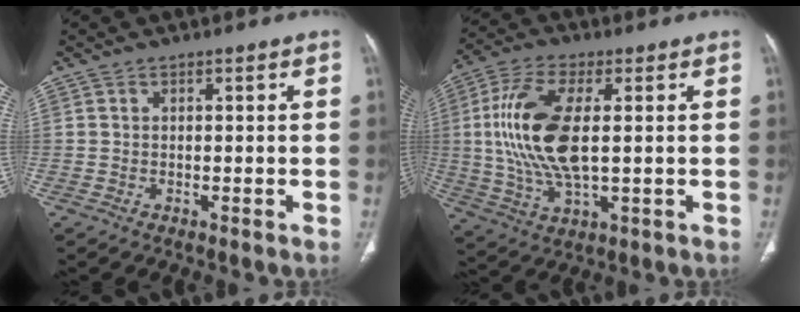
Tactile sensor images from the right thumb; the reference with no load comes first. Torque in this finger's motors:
{"motor_torque": [2.09, 2.35, 2.07, -0.70, 0.66]}